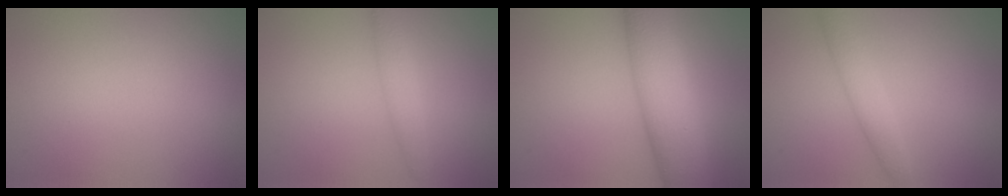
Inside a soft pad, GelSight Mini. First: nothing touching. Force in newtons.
{"total": 1.8, "press": 1.8, "slide": 0.1}
{"total": 8.6, "press": 8.6, "slide": 0.4}
{"total": 2.5, "press": 2.5, "slide": 0.0}